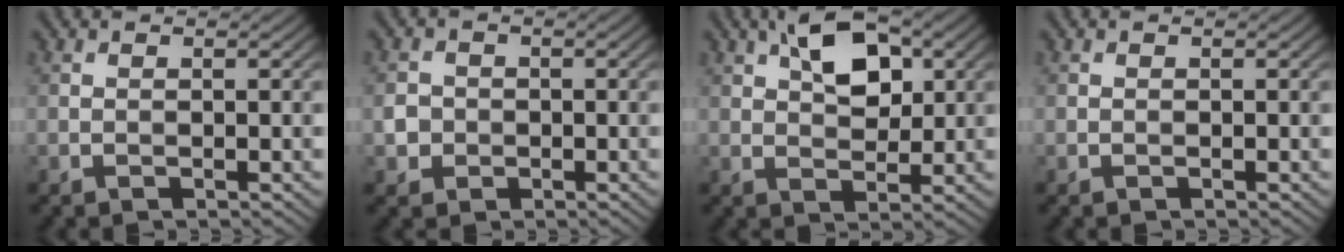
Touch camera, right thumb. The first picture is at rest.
{"total": 2.3, "force": [-0.5, 2.2, 0.6], "torque": [-0.014, -0.003, -0.013]}
{"total": 7.0, "force": [2.9, 3.8, 5.1], "torque": [-0.087, 0.007, 0.043]}
{"total": 0.0}